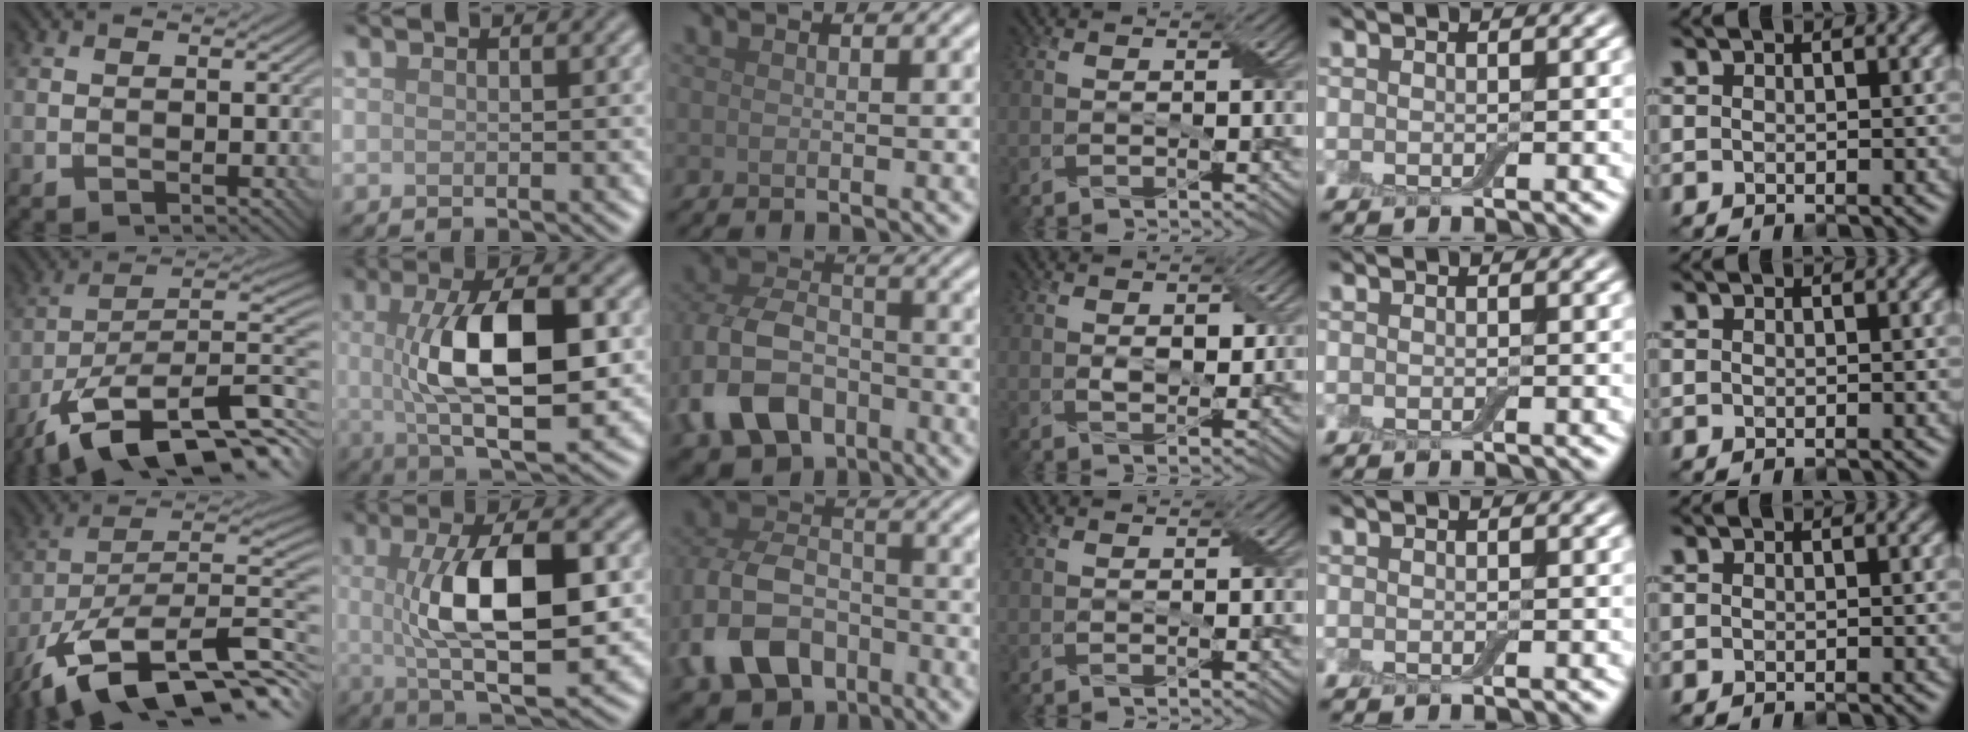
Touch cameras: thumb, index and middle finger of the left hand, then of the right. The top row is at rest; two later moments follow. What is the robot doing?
{"motion": "wrap", "object": "adhesive wrap"}